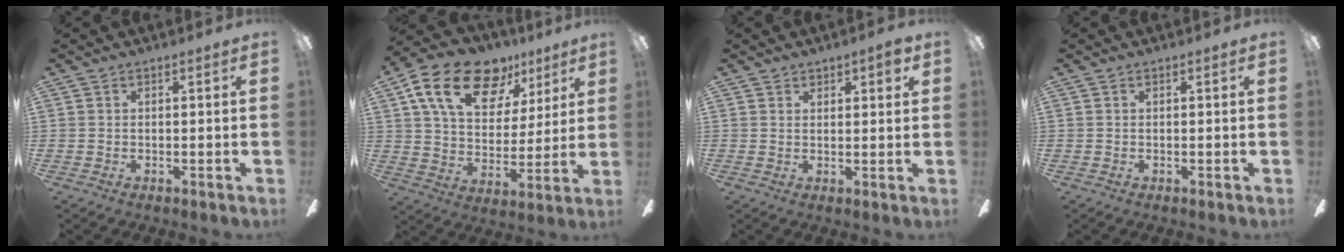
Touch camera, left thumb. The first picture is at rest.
{"total": 19.7, "force": [11.1, 11.8, 11.3], "torque": [-0.187, -0.043, 0.198]}
{"total": 2.2, "force": [1.9, 0.9, 0.9], "torque": [-0.010, -0.003, 0.032]}
{"total": 0.0}